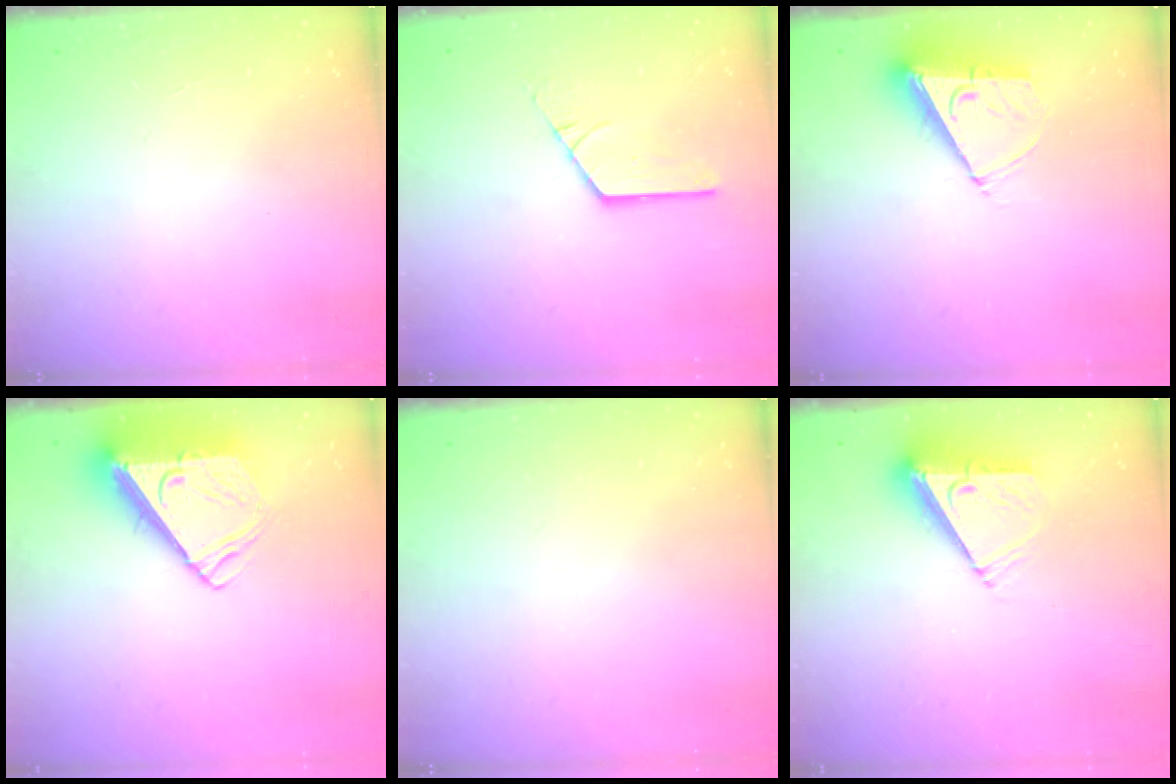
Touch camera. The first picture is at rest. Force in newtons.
{"total": 2.6, "press": 2.6, "slide": 0.2}
{"total": 8.4, "press": 8.4, "slide": 0.5}
{"total": 9.4, "press": 9.3, "slide": 1.4}
{"total": 0.0}
{"total": 7.5, "press": 7.5, "slide": 0.5}